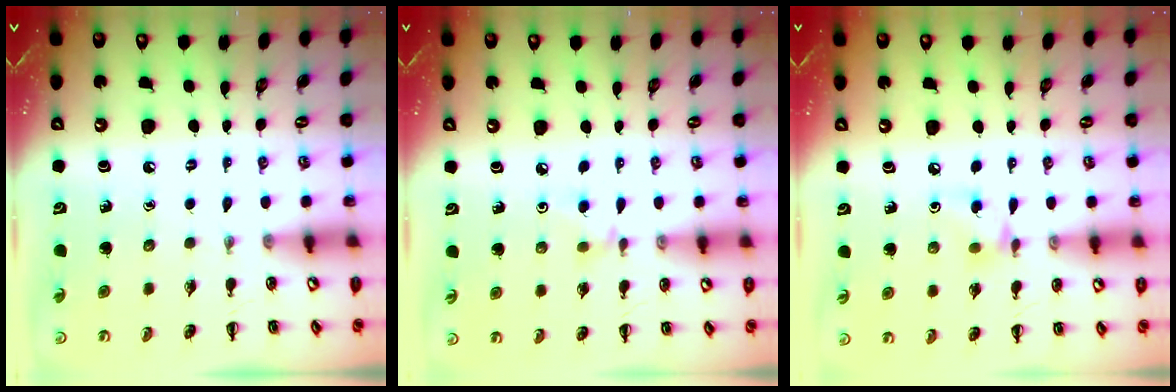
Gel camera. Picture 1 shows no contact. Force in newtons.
{"total": 2.8, "press": 2.6, "slide": 0.9}
{"total": 6.2, "press": 6.1, "slide": 1.4}